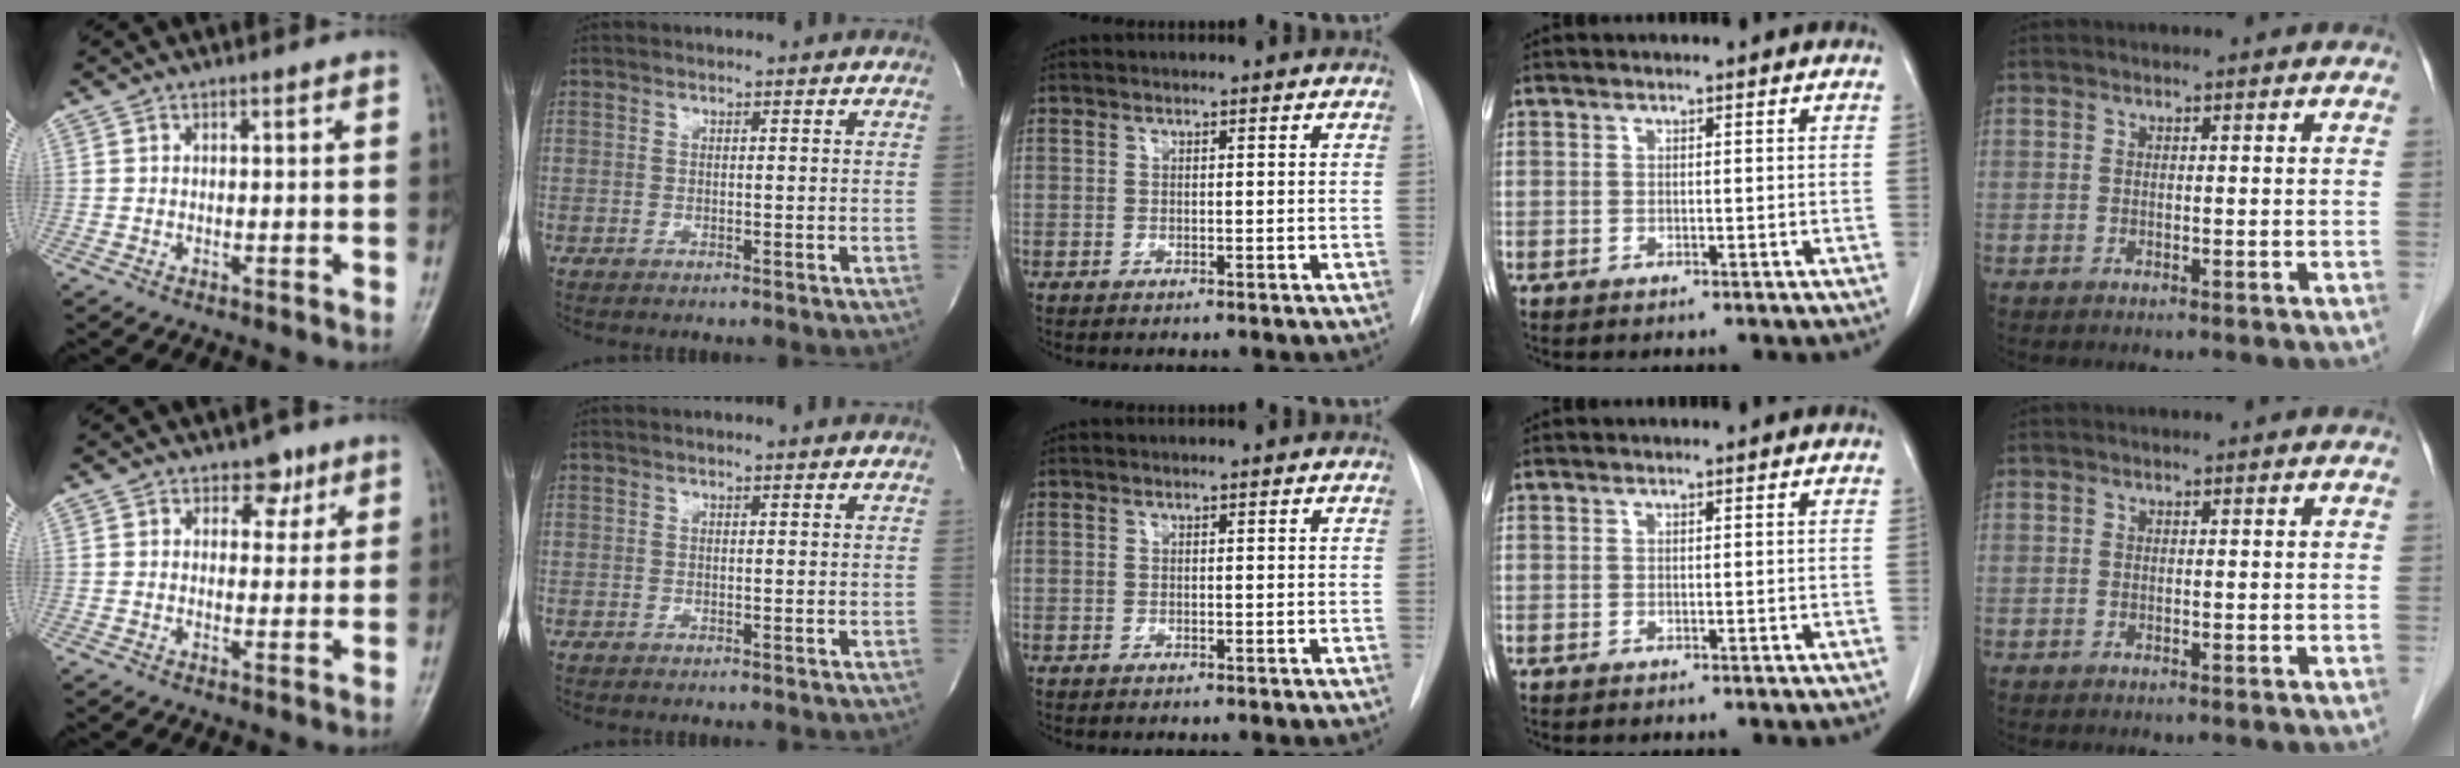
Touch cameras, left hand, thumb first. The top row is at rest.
{"thumb": {"total": 4.0, "force": [2.4, 2.8, 1.6], "torque": [0.007, -0.011, 0.033]}, "index": {"total": 0.8, "force": [0.8, -0.1, 0.3], "torque": [-0.011, 0.004, 0.010]}}